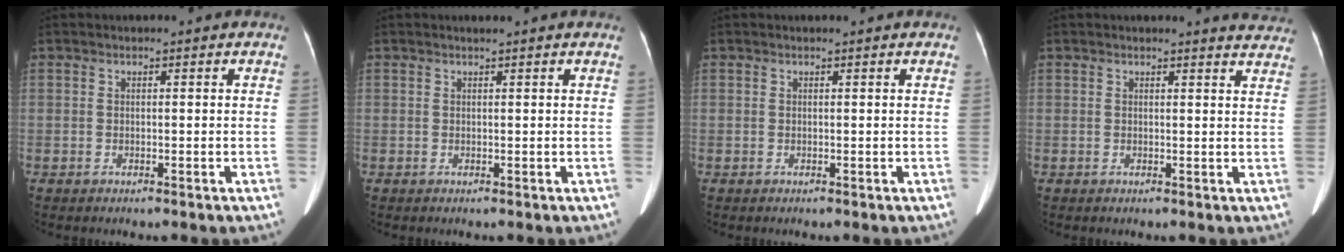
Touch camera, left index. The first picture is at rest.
{"total": 0.7, "force": [0.7, -0.1, 0.3], "torque": [-0.010, 0.006, 0.015]}
{"total": 0.6, "force": [0.5, 0.0, 0.2], "torque": [-0.002, 0.003, 0.008]}
{"total": 5.5, "force": [5.5, 0.6, 0.6], "torque": [0.004, -0.021, 0.031]}